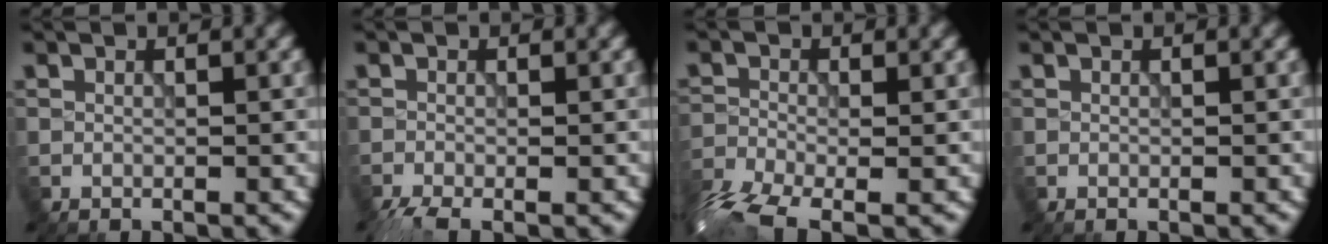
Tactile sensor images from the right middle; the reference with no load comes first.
{"total": 2.5, "force": [-1.7, 0.6, 1.7], "torque": [-0.034, -0.007, -0.035]}
{"total": 7.6, "force": [-5.1, 2.8, 4.8], "torque": [-0.106, -0.034, -0.101]}
{"total": 0.0}